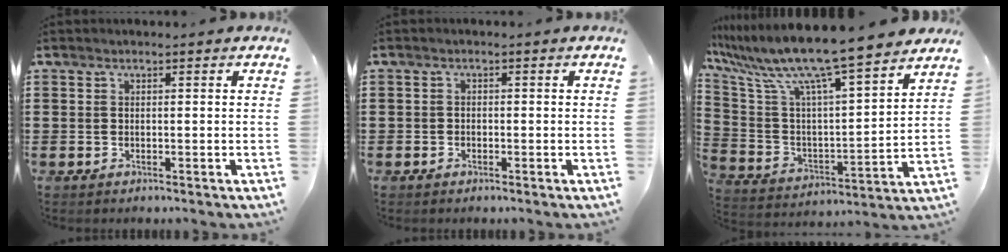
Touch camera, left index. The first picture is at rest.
{"total": 0.9, "force": [-0.7, 0.6, 0.1], "torque": [-0.005, 0.001, -0.015]}
{"total": 11.3, "force": [9.6, 0.1, 6.1], "torque": [-0.157, -0.071, 0.159]}